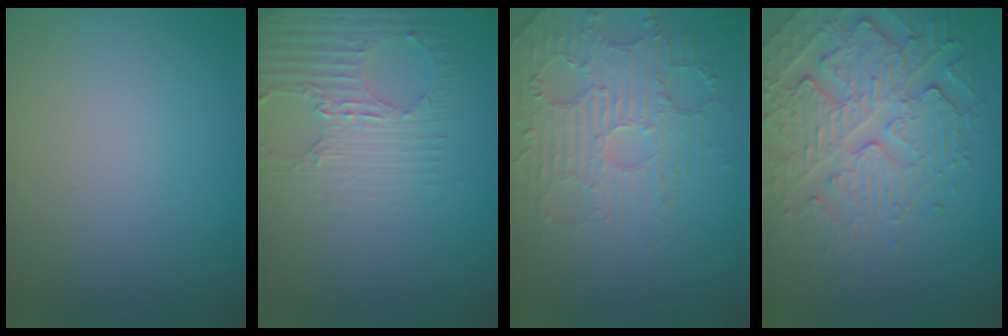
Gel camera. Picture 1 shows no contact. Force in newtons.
{"total": 2.8, "press": 2.5, "slide": 1.3}
{"total": 4.6, "press": 3.6, "slide": 3.0}
{"total": 6.4, "press": 4.9, "slide": 4.1}